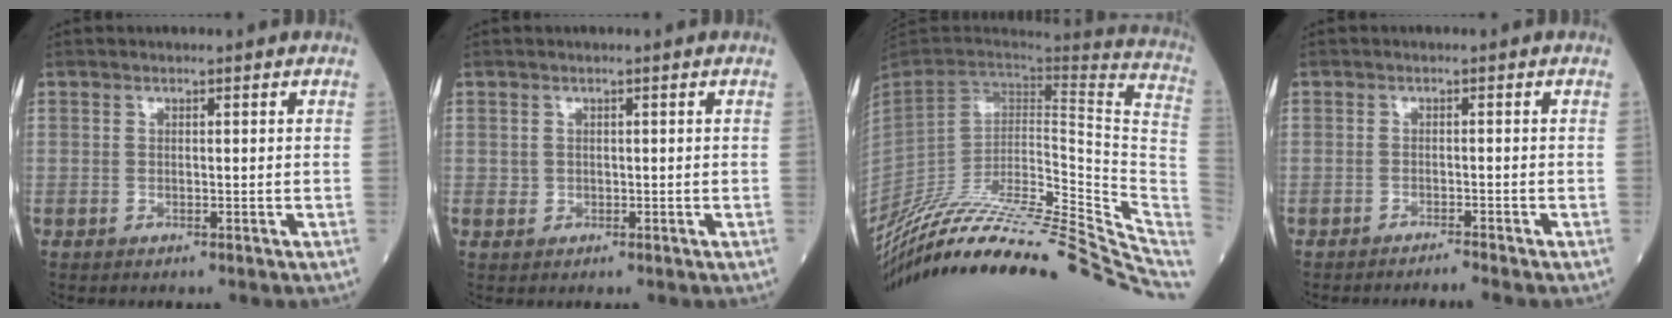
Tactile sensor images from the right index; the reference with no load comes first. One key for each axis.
{"total": 0.8, "fx": 0.1, "fy": 0.8, "fz": 0.1, "tx": 0.000, "ty": 0.002, "tz": 0.005}
{"total": 37.3, "fx": -31.5, "fy": 5.4, "fz": 19.3, "tx": -0.230, "ty": -0.045, "tz": -0.448}
{"total": 1.8, "fx": -1.6, "fy": -0.9, "fz": 0.1, "tx": -0.001, "ty": -0.002, "tz": -0.023}